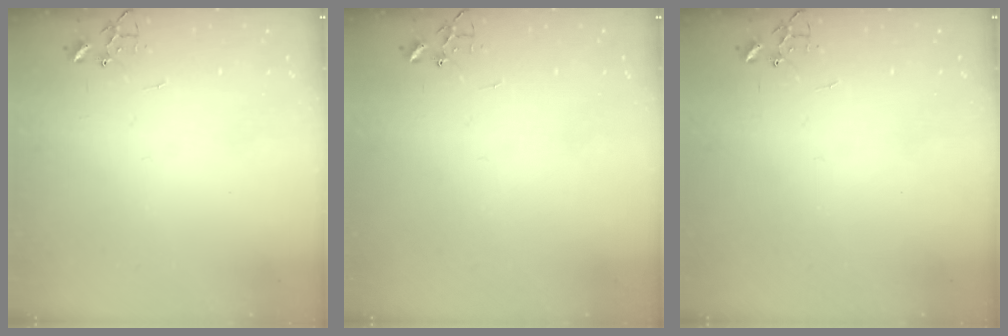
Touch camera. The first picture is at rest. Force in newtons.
{"total": 0.0}
{"total": 0.0}